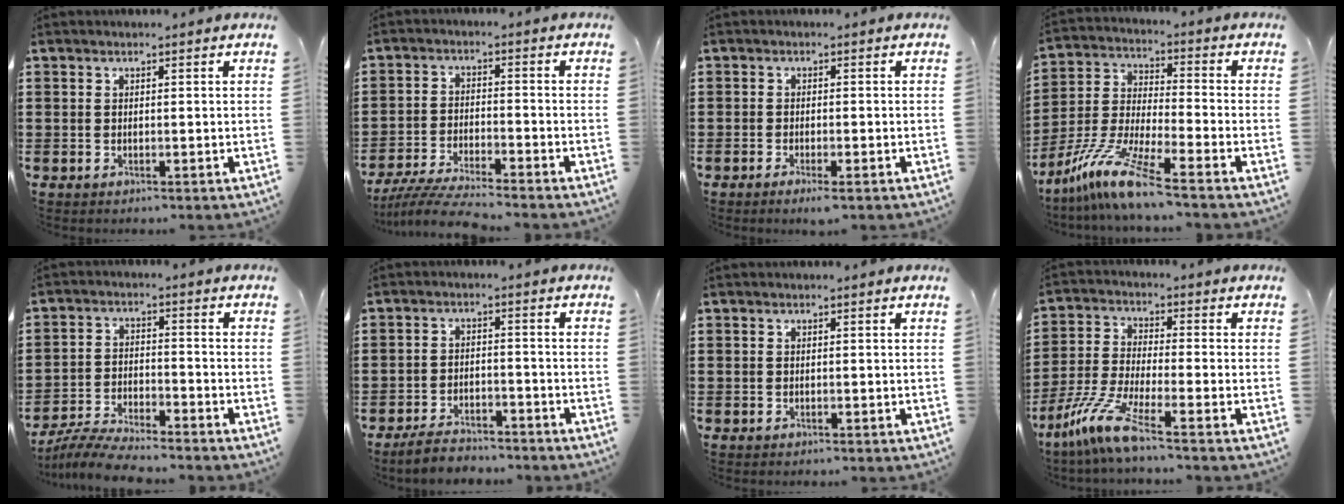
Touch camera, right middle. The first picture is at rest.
{"total": 5.4, "force": [-5.1, -0.2, 1.8], "torque": [-0.048, -0.017, -0.103]}
{"total": 1.5, "force": [-1.0, 0.0, 1.0], "torque": [-0.019, -0.003, -0.018]}
{"total": 10.3, "force": [-7.9, -0.1, 6.6], "torque": [-0.148, -0.009, -0.163]}
{"total": 6.1, "force": [-5.9, 0.3, 1.7], "torque": [-0.038, -0.003, -0.115]}
{"total": 3.8, "force": [-3.7, 0.6, 0.8], "torque": [-0.015, 0.007, -0.075]}
{"total": 0.0}
{"total": 7.9, "force": [-5.4, 0.4, 5.7], "torque": [-0.133, -0.019, -0.111]}